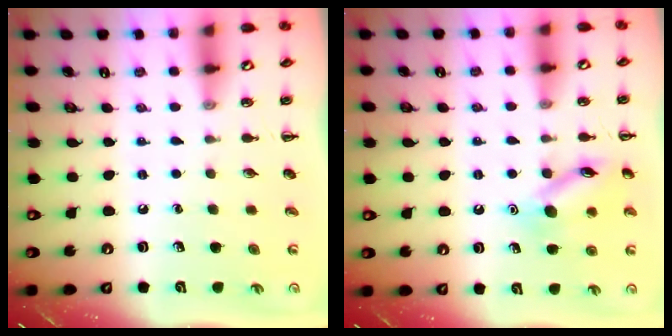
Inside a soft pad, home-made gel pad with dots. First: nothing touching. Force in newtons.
{"total": 12.1, "press": 12.0, "slide": 0.6}